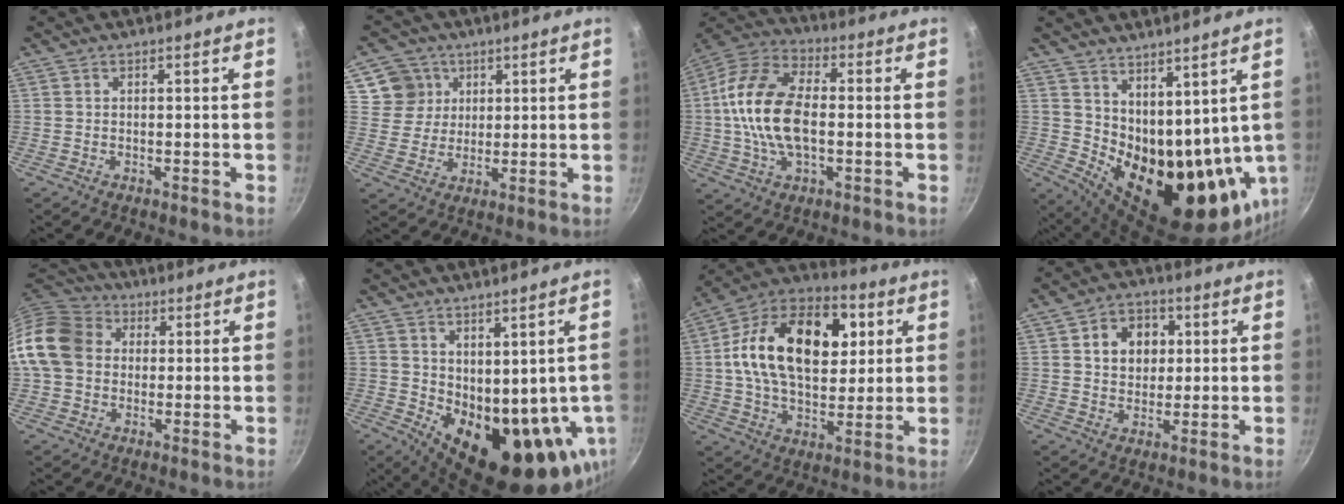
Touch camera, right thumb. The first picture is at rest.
{"total": 7.9, "force": [3.3, 7.1, 1.3], "torque": [0.015, -0.004, 0.058]}
{"total": 17.2, "force": [-0.6, 9.8, 14.1], "torque": [-0.263, 0.032, -0.025]}
{"total": 17.5, "force": [6.6, 9.8, 13.0], "torque": [-0.168, -0.037, 0.144]}
{"total": 14.0, "force": [1.3, 11.4, 7.9], "torque": [-0.129, 0.028, 0.007]}
{"total": 17.7, "force": [-0.5, 10.0, 14.6], "torque": [-0.174, -0.029, 0.025]}
{"total": 24.5, "force": [5.3, 15.4, 18.3], "torque": [-0.280, 0.014, 0.072]}
{"total": 8.8, "force": [2.2, 7.1, 4.7], "torque": [-0.044, 0.003, 0.030]}